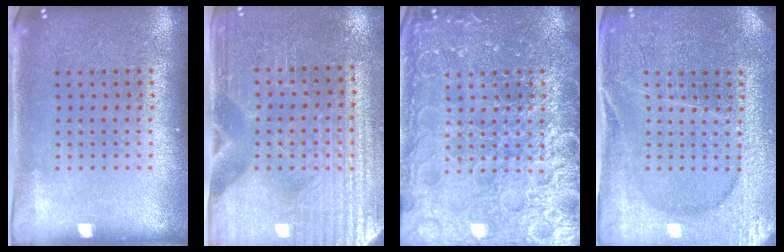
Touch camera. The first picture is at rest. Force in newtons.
{"total": 3.4, "press": 3.2, "slide": 1.2}
{"total": 6.9, "press": 6.9, "slide": 0.8}
{"total": 3.4, "press": 3.4, "slide": 0.7}